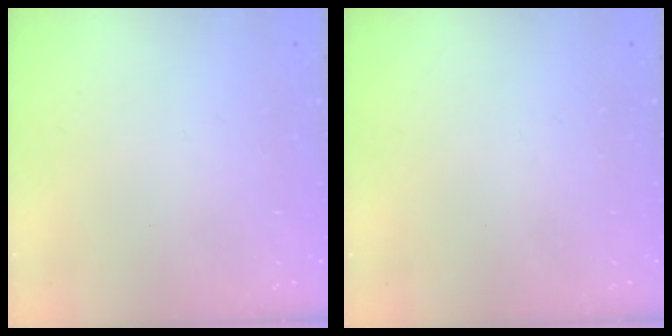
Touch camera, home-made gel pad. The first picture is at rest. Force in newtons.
{"total": 0.0}